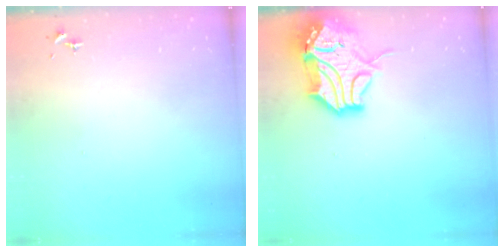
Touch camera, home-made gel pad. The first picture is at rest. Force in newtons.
{"total": 17.2, "press": 17.1, "slide": 2.0}